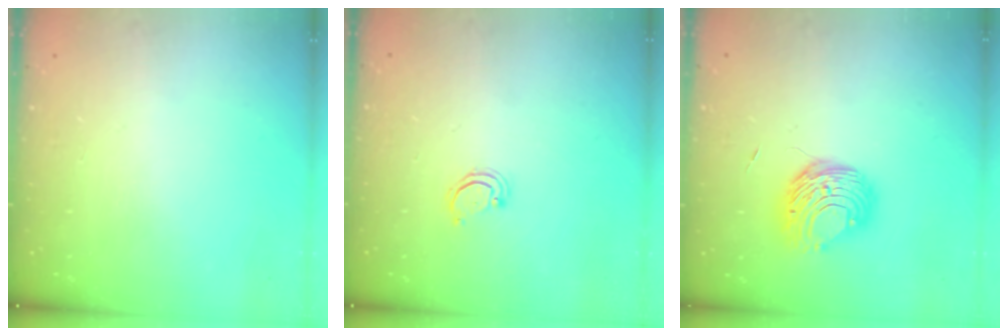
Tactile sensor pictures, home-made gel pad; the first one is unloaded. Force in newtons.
{"total": 2.4, "press": 2.4, "slide": 0.2}
{"total": 9.1, "press": 9.1, "slide": 0.4}